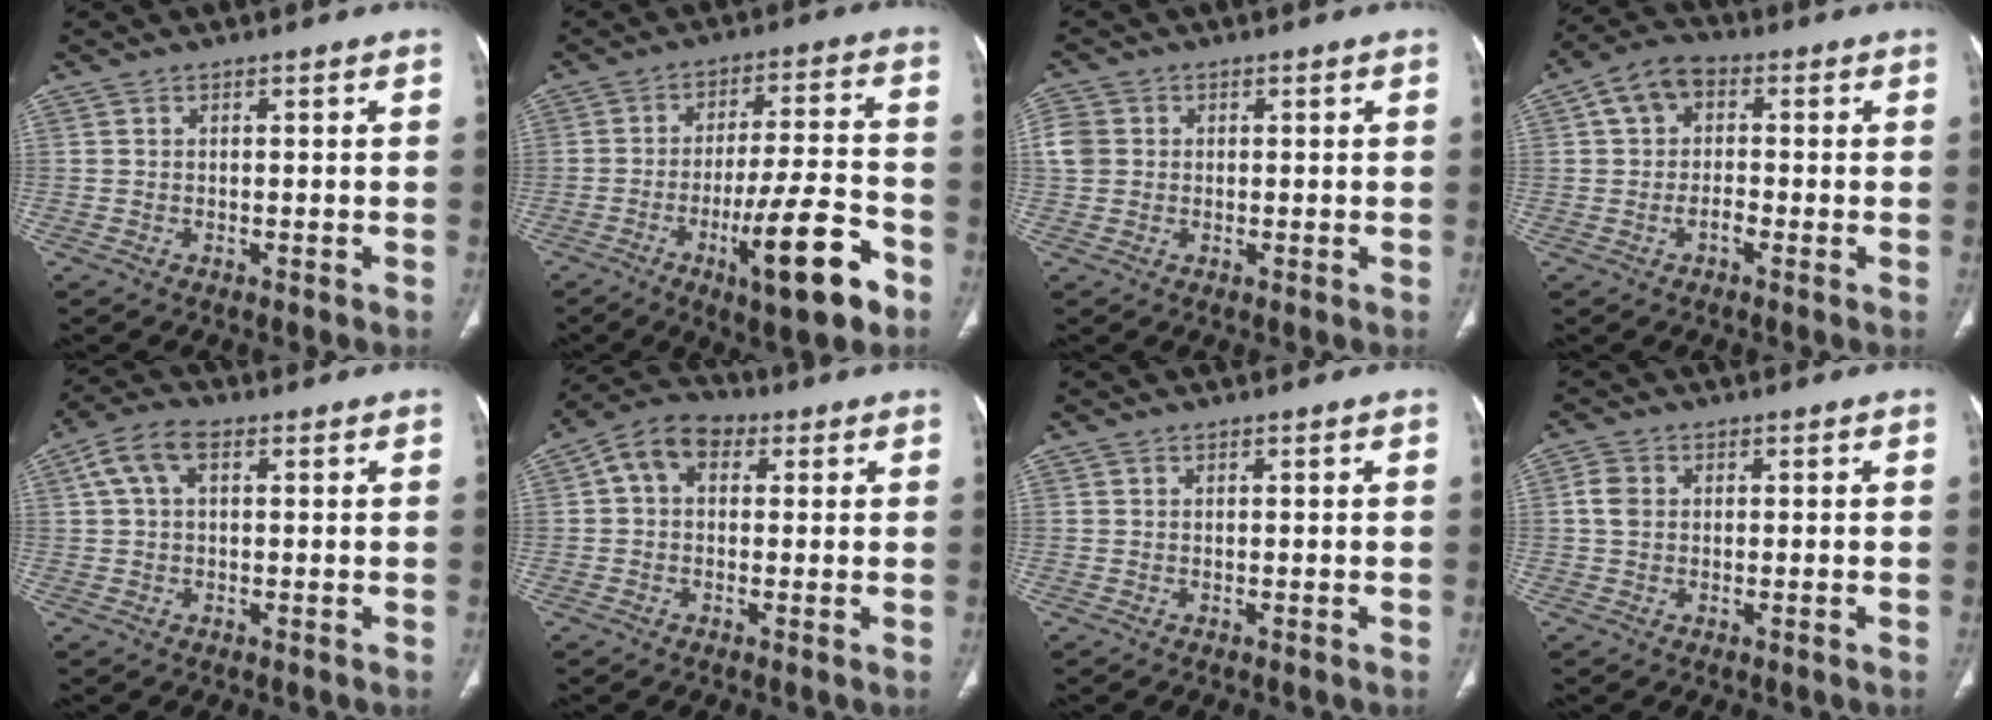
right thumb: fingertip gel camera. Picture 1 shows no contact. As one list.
[{"total": 15.5, "force": [-7.2, 3.5, 13.2], "torque": [-0.205, 0.032, -0.106]}, {"total": 4.4, "force": [0.2, 4.0, 1.9], "torque": [-0.034, 0.011, 0.003]}, {"total": 7.3, "force": [0.0, 5.2, 5.2], "torque": [-0.084, 0.019, -0.013]}, {"total": 6.4, "force": [2.0, 3.7, 4.9], "torque": [-0.102, 0.022, 0.035]}, {"total": 8.0, "force": [1.9, 5.9, 5.2], "torque": [-0.081, 0.024, 0.022]}, {"total": 0.0}, {"total": 2.9, "force": [0.3, 2.3, 1.8], "torque": [-0.035, 0.006, 0.002]}]